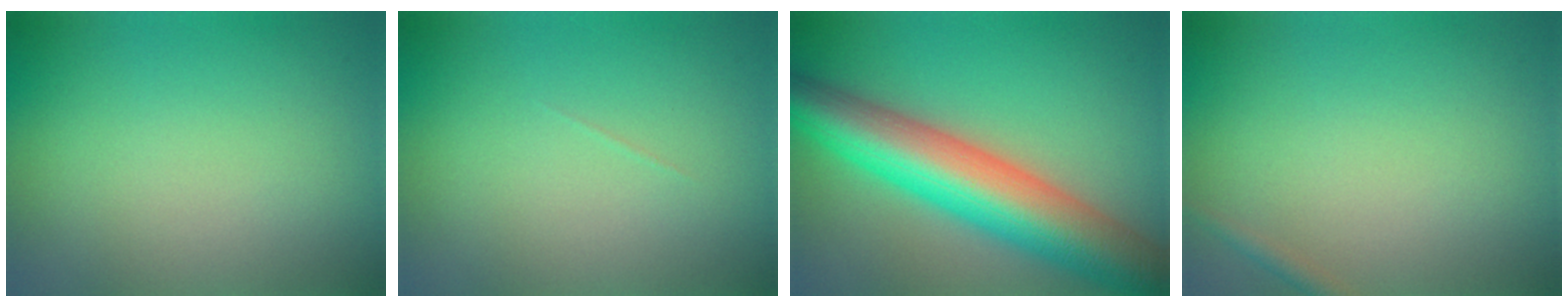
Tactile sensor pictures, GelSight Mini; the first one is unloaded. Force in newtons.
{"total": 0.0}
{"total": 11.2, "press": 11.2, "slide": 0.4}
{"total": 0.8, "press": 0.8, "slide": 0.1}